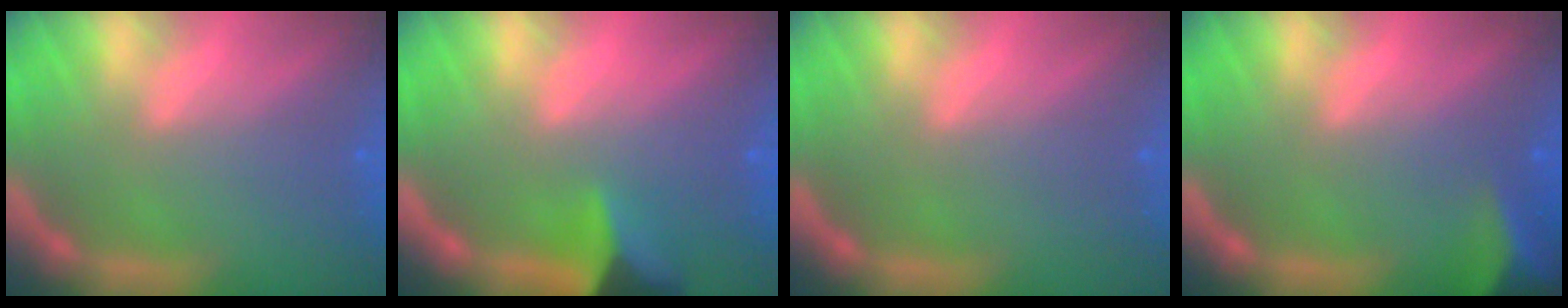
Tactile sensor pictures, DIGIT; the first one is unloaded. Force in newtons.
{"total": 5.4}
{"total": 0.0}
{"total": 6.5}